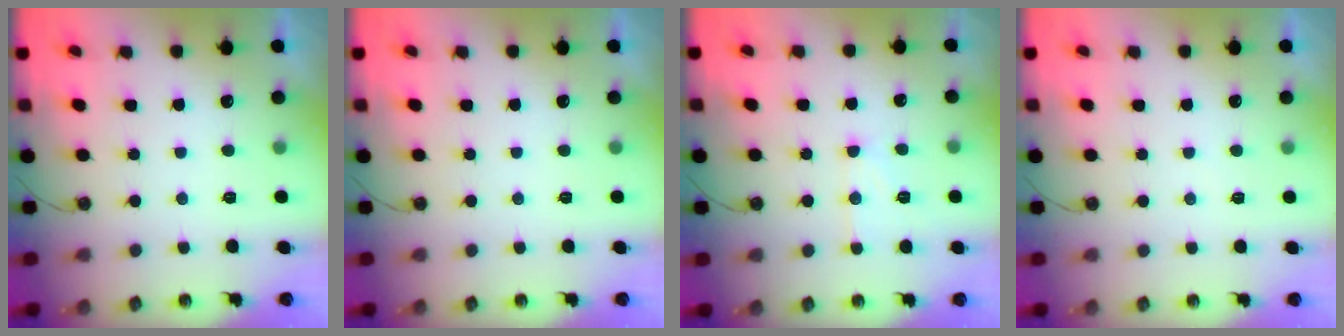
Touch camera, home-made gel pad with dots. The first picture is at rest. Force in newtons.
{"total": 0.0}
{"total": 9.3, "press": 9.3, "slide": 0.8}
{"total": 3.5, "press": 3.5, "slide": 0.4}